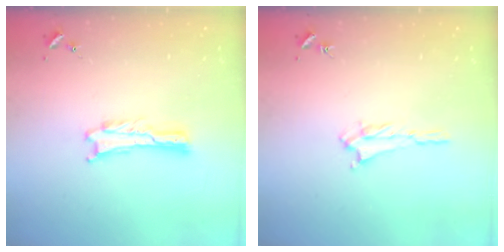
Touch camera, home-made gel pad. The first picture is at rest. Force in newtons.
{"total": 1.2, "press": 1.1, "slide": 0.5}